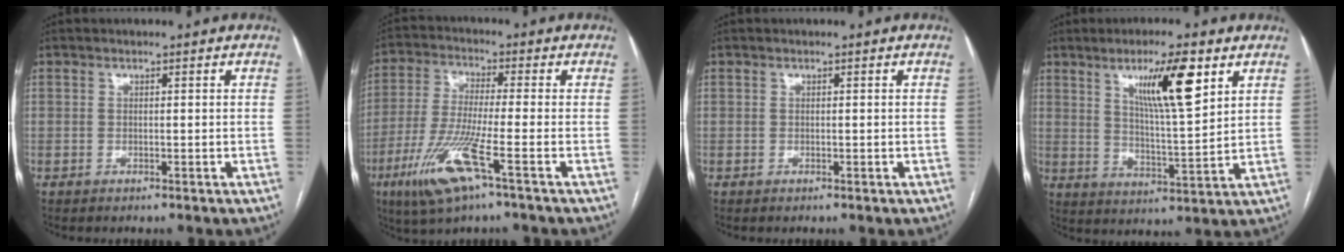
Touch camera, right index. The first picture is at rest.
{"total": 11.0, "force": [-5.2, 0.3, 9.7], "torque": [-0.205, -0.021, -0.103]}
{"total": 0.0}
{"total": 11.1, "force": [5.6, 1.1, 9.5], "torque": [-0.161, -0.003, 0.095]}